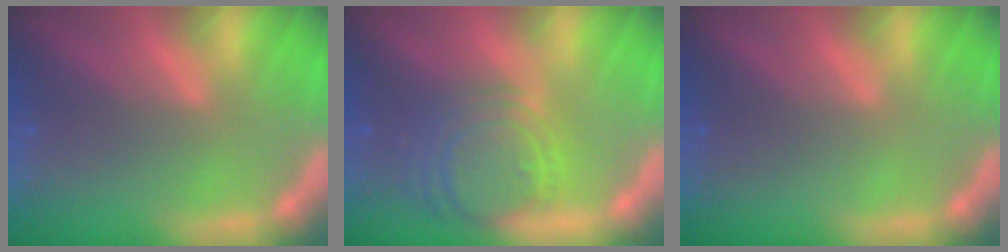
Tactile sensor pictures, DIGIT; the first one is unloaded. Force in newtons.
{"total": 8.1}
{"total": 0.0}